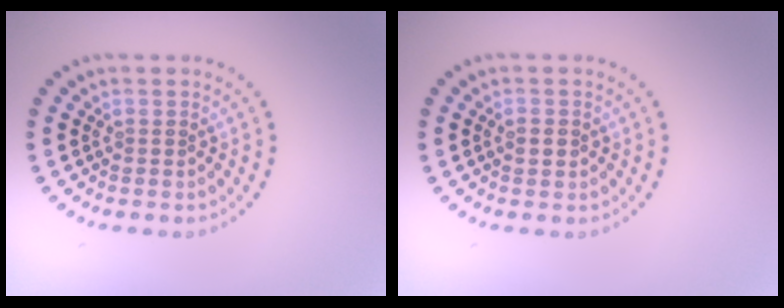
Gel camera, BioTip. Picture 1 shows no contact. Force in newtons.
{"total": 1.1, "press": 1.1, "slide": 0.1}